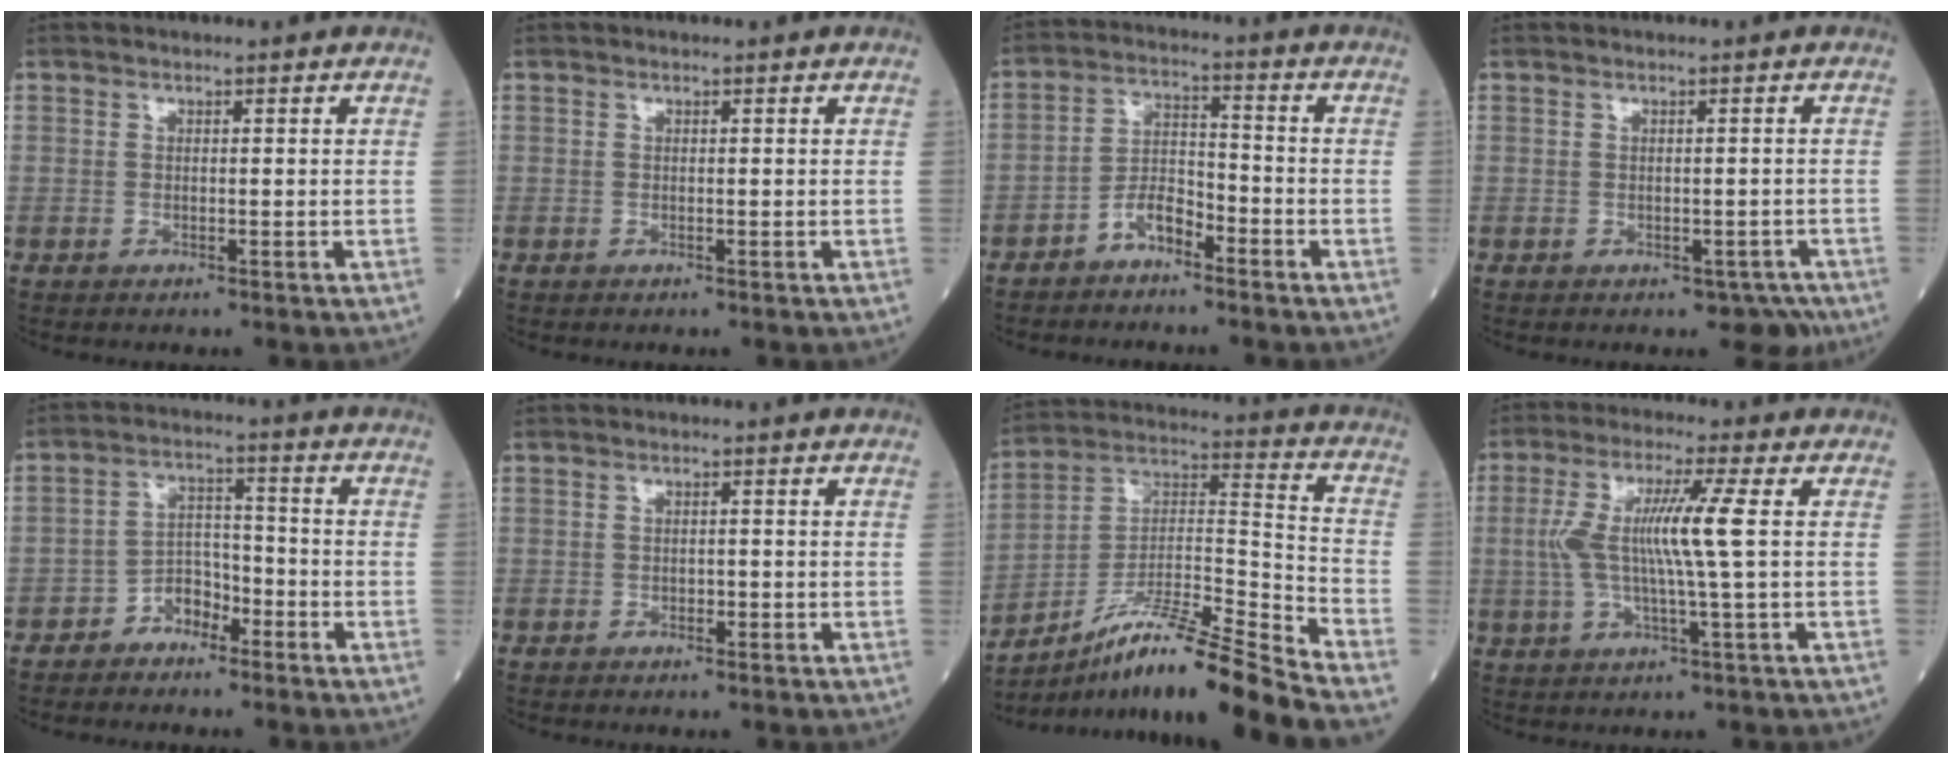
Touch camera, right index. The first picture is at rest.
{"total": 0.0}
{"total": 5.0, "force": [-3.6, 2.0, 2.8], "torque": [-0.056, 0.013, -0.071]}
{"total": 2.5, "force": [-1.3, 1.6, 1.4], "torque": [-0.008, 0.002, -0.007]}
{"total": 4.5, "force": [-3.2, 2.6, 1.8], "torque": [-0.025, 0.011, -0.060]}
{"total": 0.6, "force": [-0.3, 0.4, 0.3], "torque": [-0.001, 0.003, -0.007]}
{"total": 17.5, "force": [-14.2, -2.1, 10.0], "torque": [-0.177, 0.007, -0.252]}
{"total": 8.8, "force": [0.6, -0.8, 8.8], "torque": [-0.180, 0.006, 0.011]}